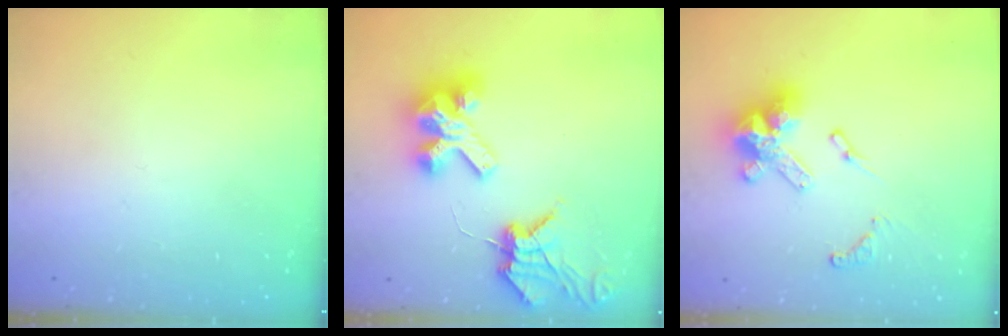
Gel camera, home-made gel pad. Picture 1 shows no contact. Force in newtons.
{"total": 11.8, "press": 11.7, "slide": 1.3}
{"total": 14.1, "press": 14.1, "slide": 0.9}